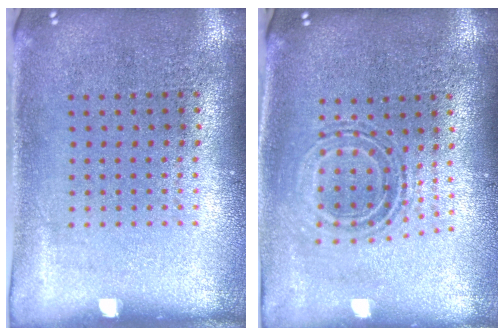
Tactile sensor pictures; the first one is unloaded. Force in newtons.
{"total": 0.7, "press": 0.7, "slide": 0.2}